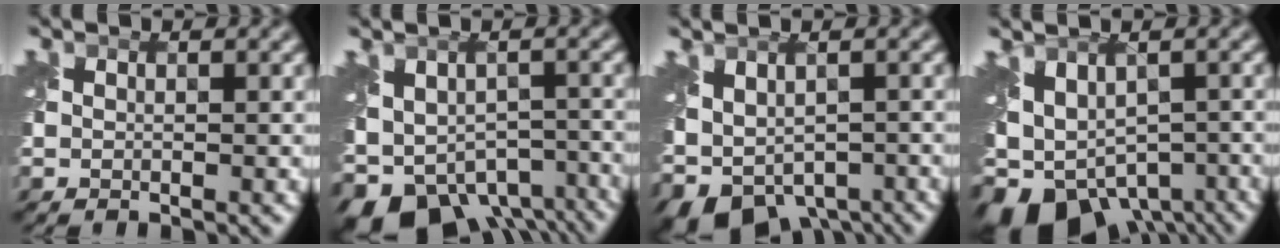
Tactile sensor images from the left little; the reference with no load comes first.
{"total": 10.1, "force": [-6.2, 5.9, 5.3], "torque": [-0.098, -0.025, -0.081]}
{"total": 6.6, "force": [-3.1, 4.0, 4.3], "torque": [-0.076, -0.025, -0.037]}
{"total": 9.2, "force": [-5.3, 5.0, 5.6], "torque": [-0.096, -0.019, -0.069]}